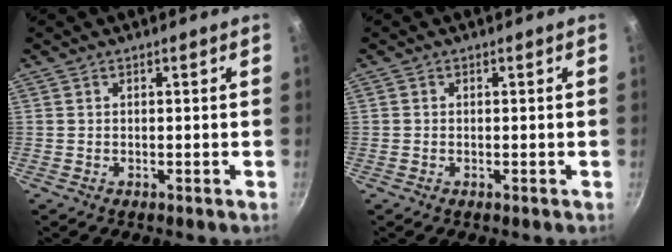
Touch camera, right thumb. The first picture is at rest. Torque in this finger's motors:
{"motor_torque": [0.16, 0.07, -0.32, 0.28, 0.03]}